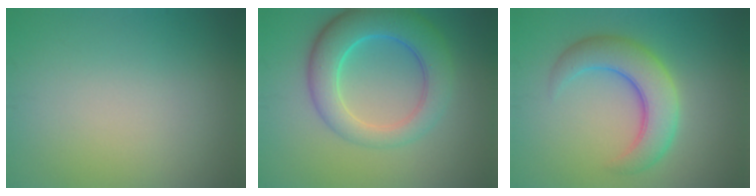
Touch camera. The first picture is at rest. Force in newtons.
{"total": 7.0, "press": 7.0, "slide": 0.2}
{"total": 6.2, "press": 6.2, "slide": 0.2}